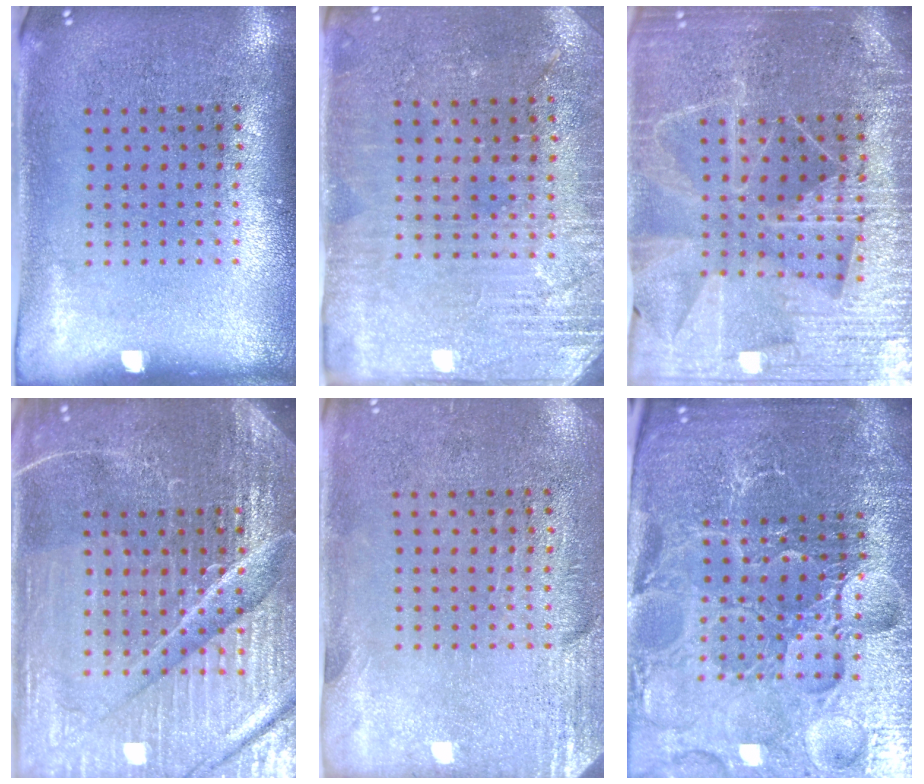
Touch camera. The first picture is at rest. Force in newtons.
{"total": 2.9, "press": 2.8, "slide": 0.4}
{"total": 5.0, "press": 4.6, "slide": 2.1}
{"total": 6.2, "press": 5.6, "slide": 2.8}
{"total": 2.8, "press": 2.4, "slide": 1.5}
{"total": 5.6, "press": 5.2, "slide": 2.1}